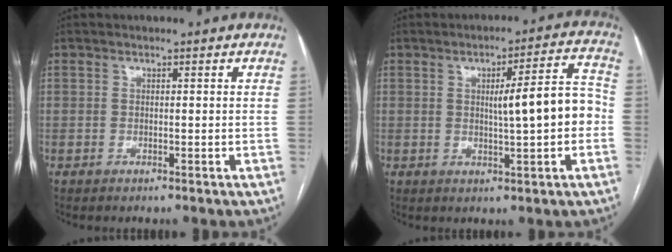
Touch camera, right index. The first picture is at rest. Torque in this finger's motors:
{"motor_torque": [0.64, 0.02, 0.29, 0.11]}